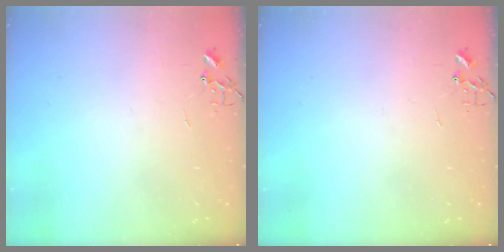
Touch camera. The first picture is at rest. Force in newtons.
{"total": 0.0}